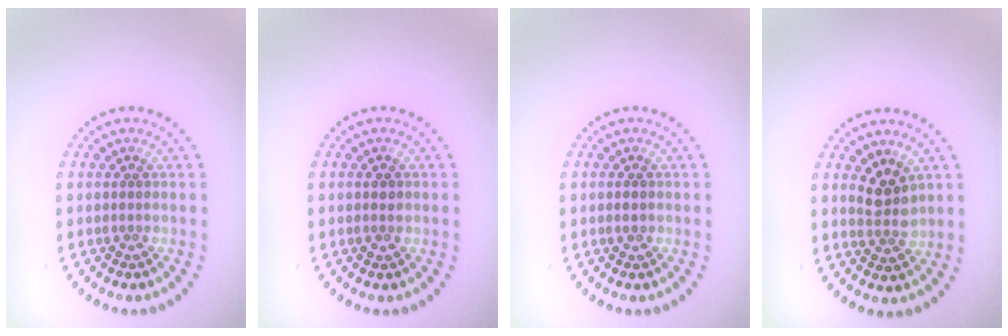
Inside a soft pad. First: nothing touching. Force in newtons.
{"total": 1.2, "press": 1.2, "slide": 0.1}
{"total": 1.0, "press": 1.0, "slide": 0.1}
{"total": 2.6, "press": 2.4, "slide": 1.1}